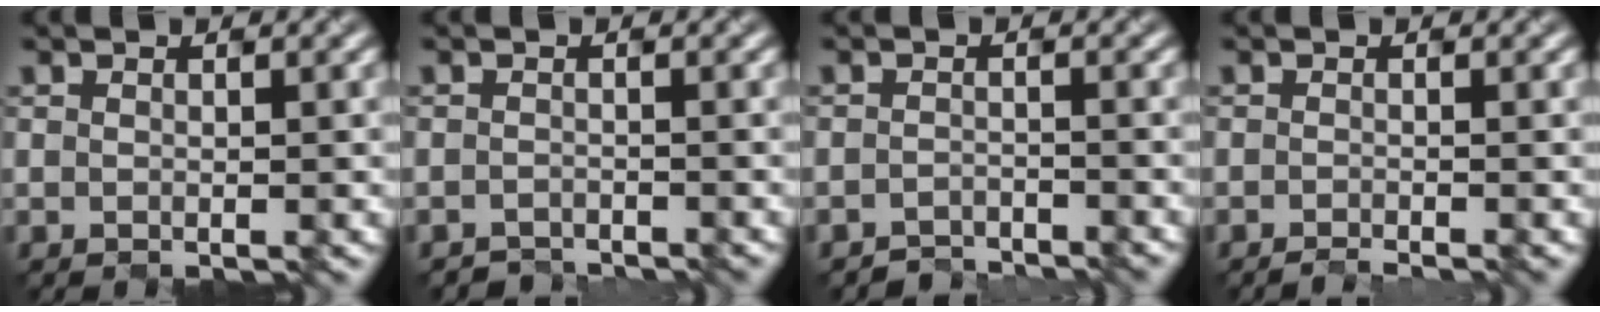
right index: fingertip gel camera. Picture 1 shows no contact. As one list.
[{"total": 1.8, "force": [-1.5, -0.2, -0.9], "torque": [0.019, -0.007, -0.032]}, {"total": 2.4, "force": [-2.2, -0.2, -0.9], "torque": [0.020, -0.003, -0.041]}, {"total": 1.2, "force": [-0.5, 0.6, 0.9], "torque": [0.004, -0.007, -0.019]}]